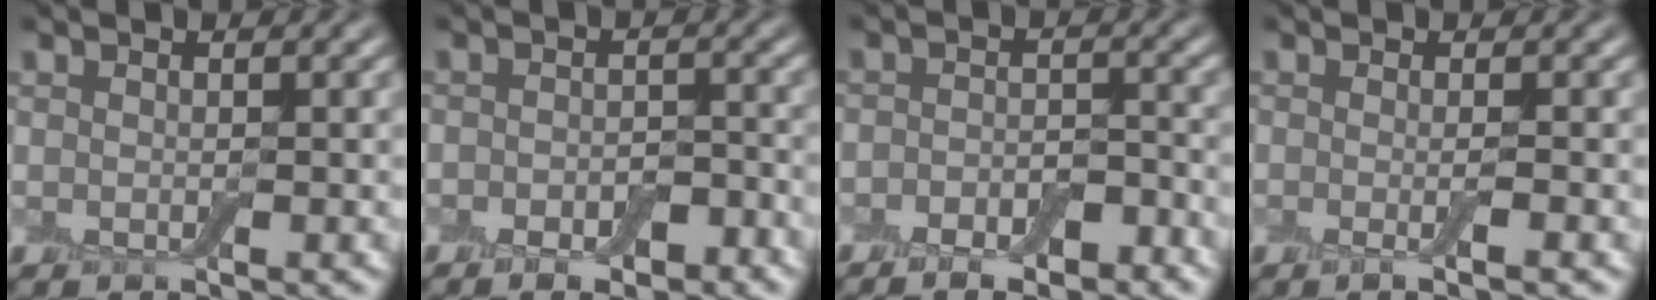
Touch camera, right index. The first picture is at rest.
{"total": 3.7, "force": [-2.0, 2.0, 2.4], "torque": [-0.021, 0.004, -0.031]}
{"total": 4.3, "force": [-2.7, 2.1, 2.6], "torque": [-0.017, 0.005, -0.046]}
{"total": 1.9, "force": [-0.4, 0.4, 1.9], "torque": [-0.024, -0.007, -0.010]}